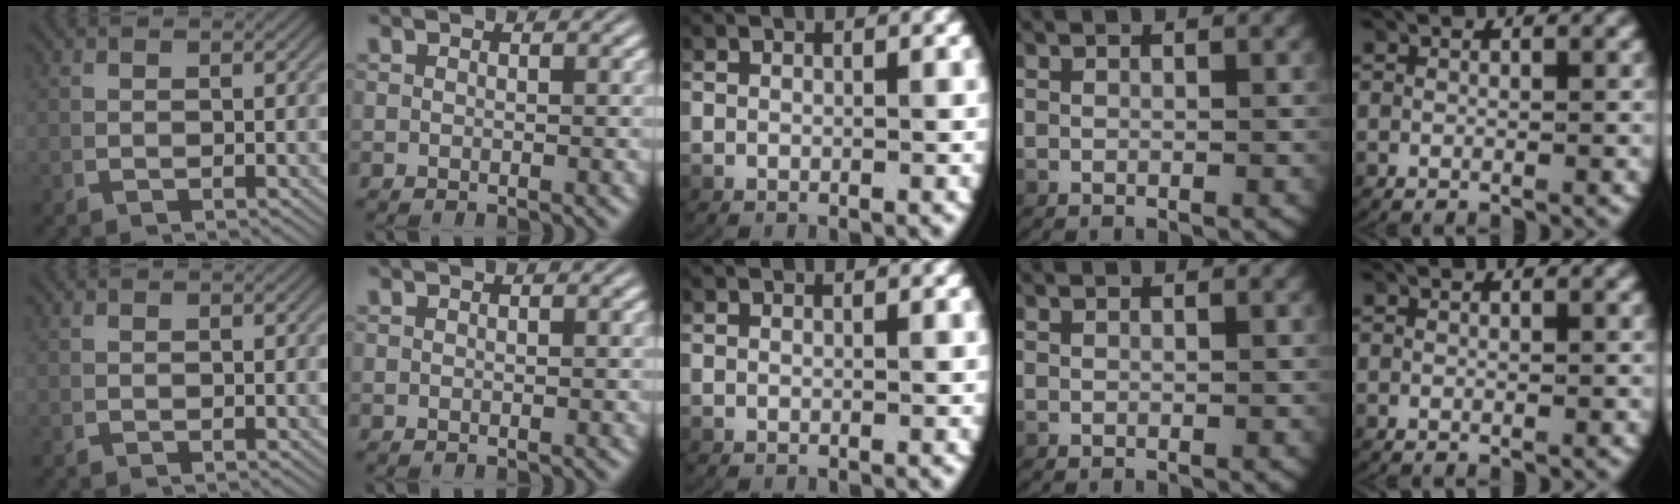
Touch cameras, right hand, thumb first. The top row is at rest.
{}